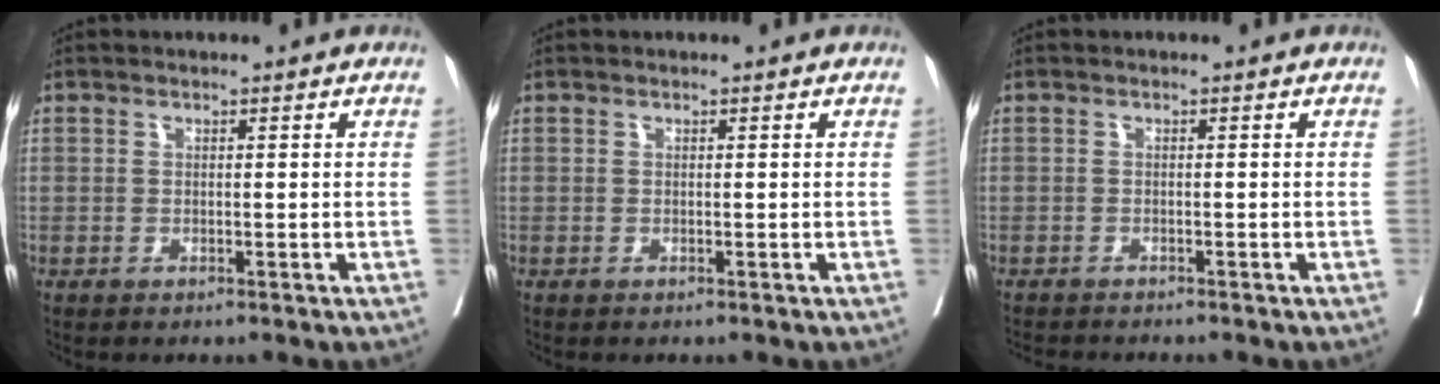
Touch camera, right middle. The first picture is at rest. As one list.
[{"total": 0.0}, {"total": 3.0, "force": [-2.9, 0.1, 0.7], "torque": [-0.007, -0.010, -0.047]}]